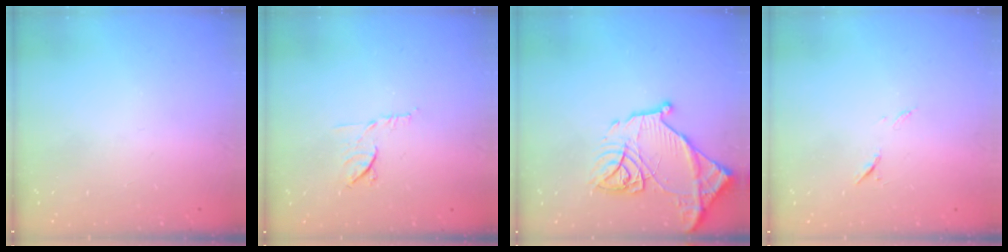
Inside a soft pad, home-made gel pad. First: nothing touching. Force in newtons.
{"total": 7.8, "press": 7.8, "slide": 0.9}
{"total": 17.5, "press": 17.4, "slide": 1.9}
{"total": 6.2, "press": 6.2, "slide": 0.8}